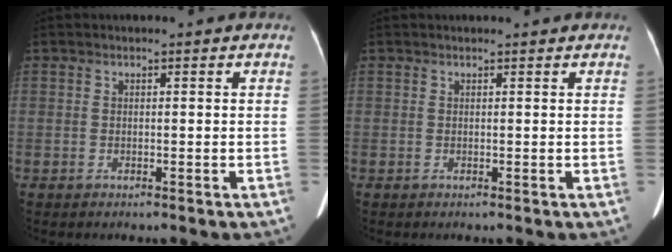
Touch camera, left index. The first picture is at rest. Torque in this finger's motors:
{"motor_torque": [0.20, -0.19, 0.00, 0.02]}